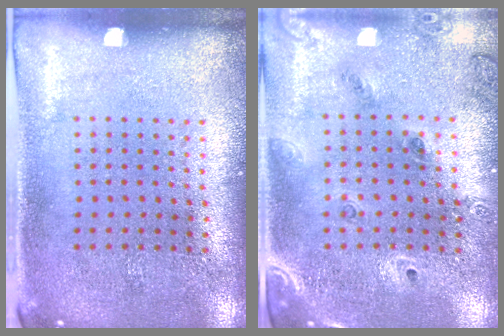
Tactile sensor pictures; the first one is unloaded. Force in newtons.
{"total": 1.6, "press": 1.4, "slide": 0.9}